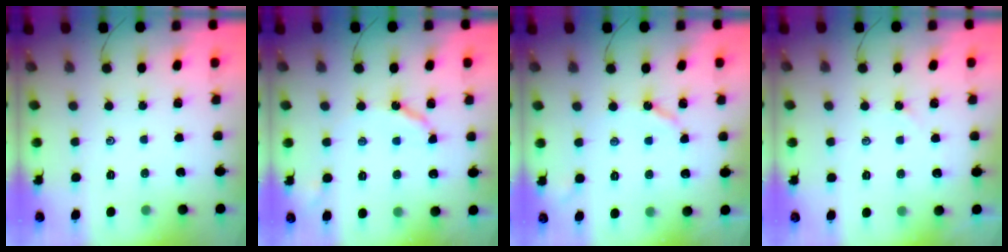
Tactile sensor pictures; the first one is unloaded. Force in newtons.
{"total": 6.2, "press": 6.2, "slide": 0.7}
{"total": 3.8, "press": 3.8, "slide": 0.5}
{"total": 1.7, "press": 1.6, "slide": 0.4}